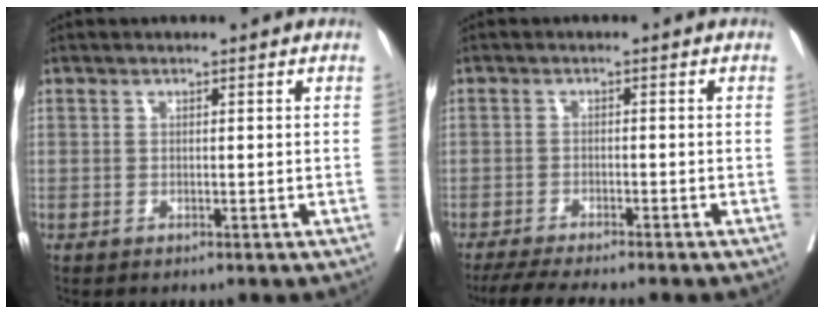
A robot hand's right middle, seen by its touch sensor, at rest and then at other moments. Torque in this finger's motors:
{"motor_torque": [0.52, -0.51, 0.06, 0.03]}